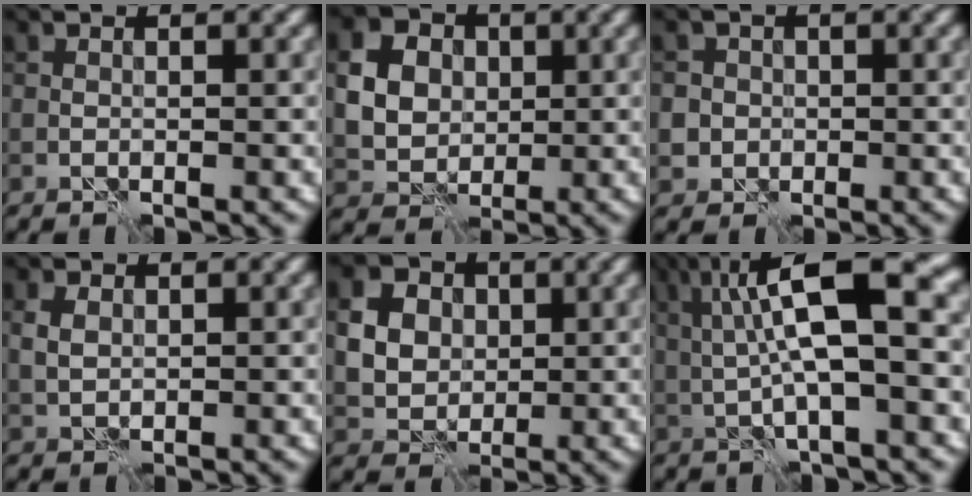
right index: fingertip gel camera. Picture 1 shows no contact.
{"total": 7.2, "force": [1.3, 6.1, 3.6], "torque": [-0.078, 0.017, 0.023]}
{"total": 3.1, "force": [-0.5, 3.0, 0.6], "torque": [0.007, 0.010, -0.020]}
{"total": 1.9, "force": [0.4, 1.3, 1.2], "torque": [-0.029, 0.001, 0.008]}
{"total": 8.0, "force": [2.0, 6.7, 3.8], "torque": [-0.073, 0.025, 0.033]}
{"total": 9.5, "force": [1.6, 2.5, 9.0], "torque": [-0.155, 0.014, 0.023]}